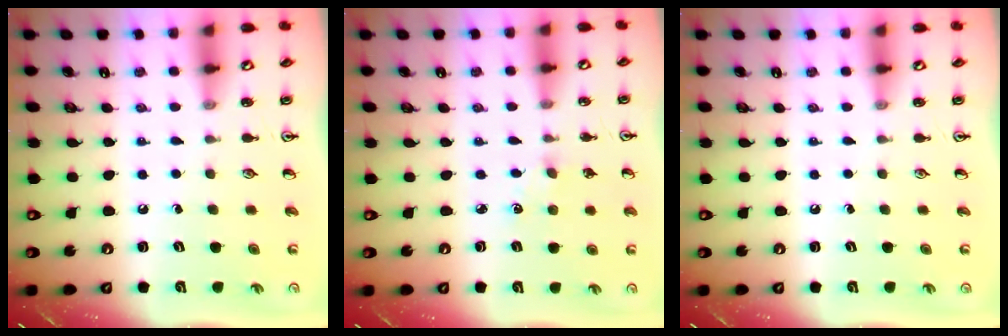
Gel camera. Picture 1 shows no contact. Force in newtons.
{"total": 3.3, "press": 3.3, "slide": 0.5}
{"total": 0.0}